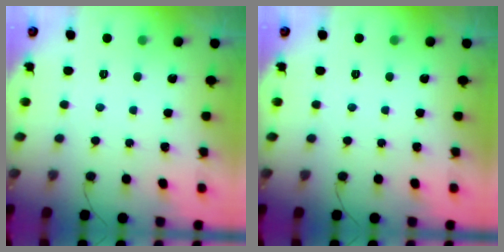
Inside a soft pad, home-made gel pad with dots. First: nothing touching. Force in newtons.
{"total": 0.0}